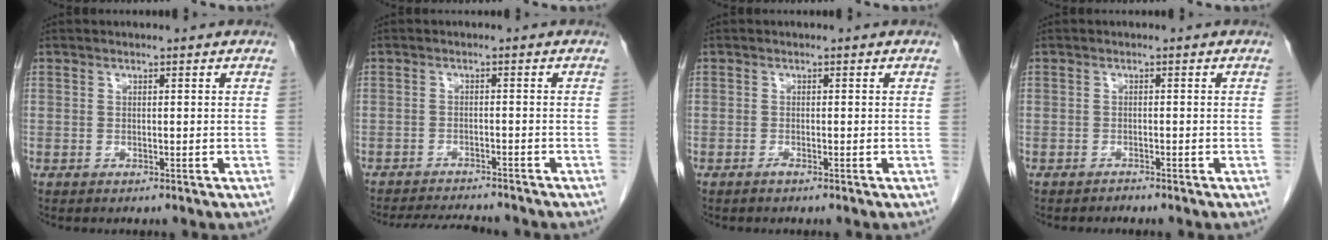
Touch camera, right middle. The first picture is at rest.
{"total": 8.5, "force": [-8.0, 1.0, 2.7], "torque": [-0.041, -0.007, -0.117]}
{"total": 0.5, "force": [-0.4, -0.1, 0.3], "torque": [-0.007, 0.000, -0.008]}
{"total": 0.6, "force": [-0.6, 0.0, 0.0], "torque": [-0.005, -0.003, -0.012]}